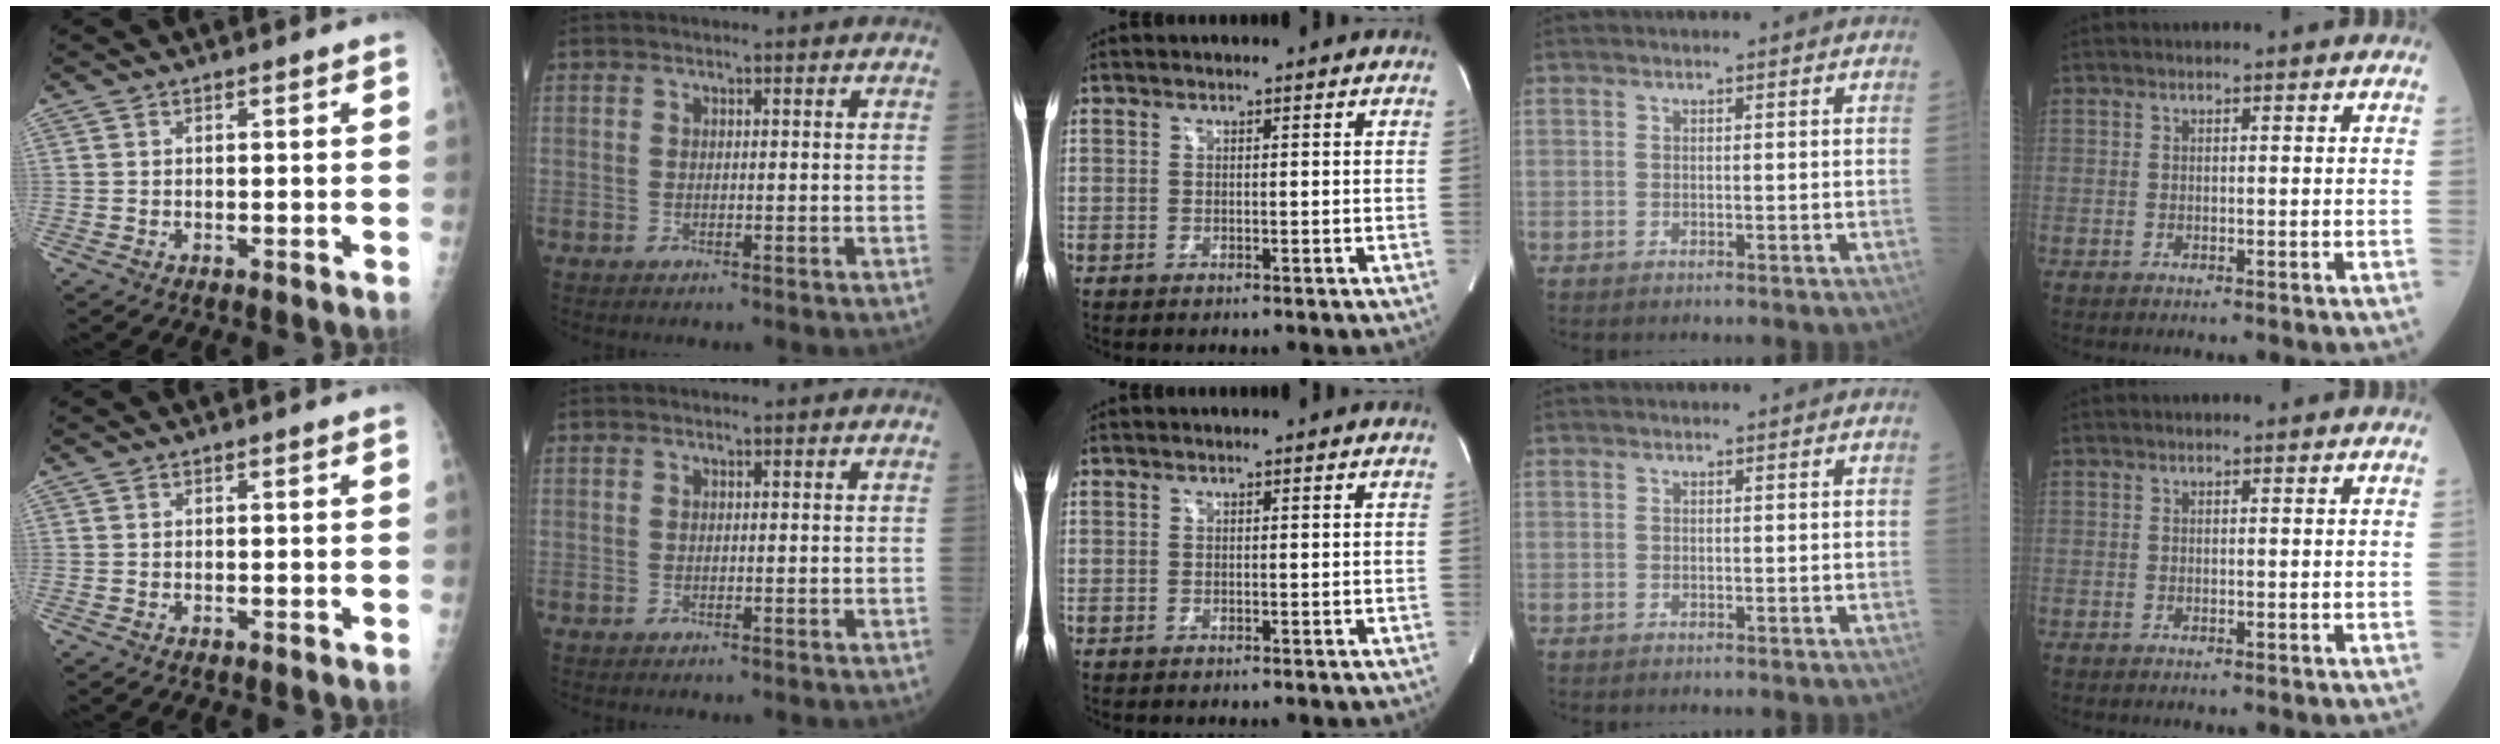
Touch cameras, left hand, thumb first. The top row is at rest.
{}